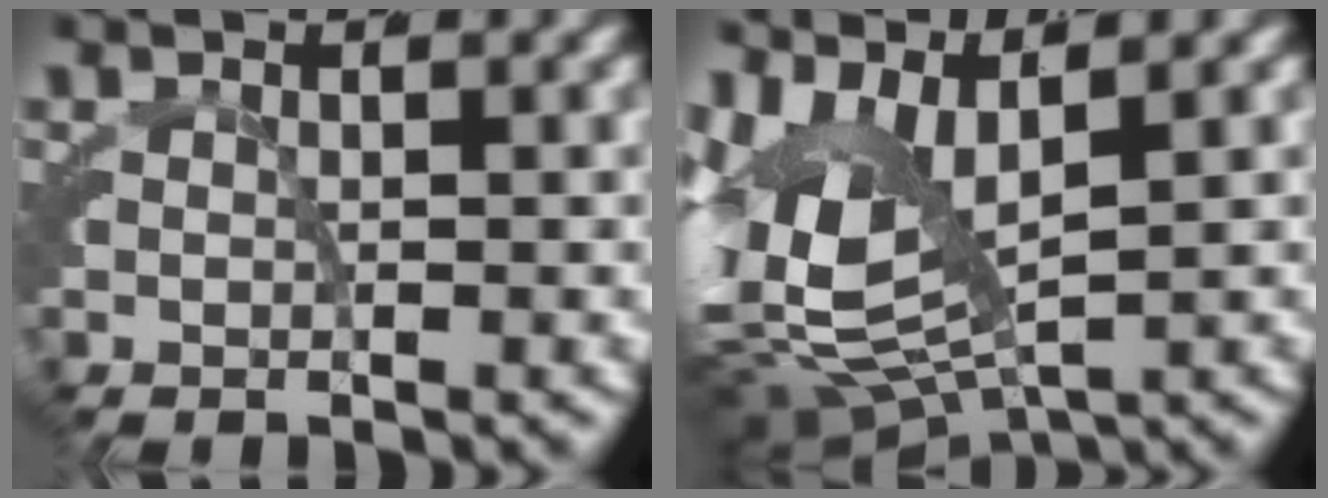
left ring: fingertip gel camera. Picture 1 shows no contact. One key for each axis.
{"total": 12.5, "fx": -0.8, "fy": 8.7, "fz": 8.9, "tx": -0.196, "ty": -0.044, "tz": 0.007}